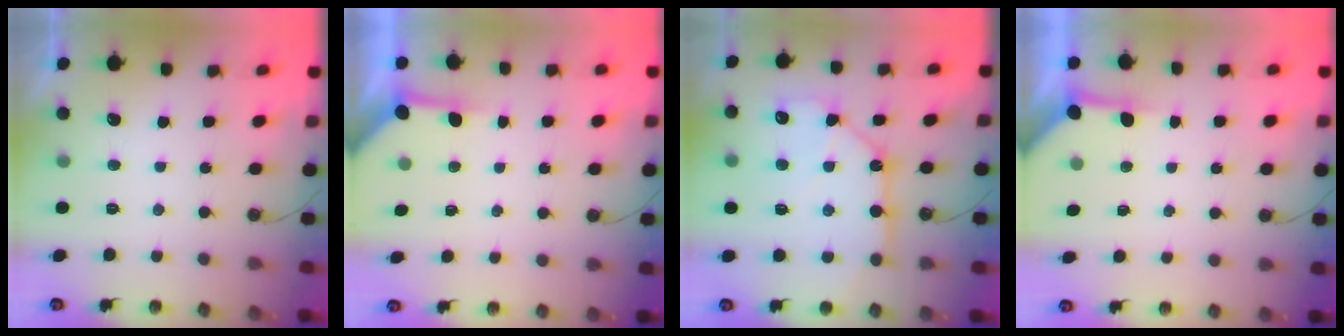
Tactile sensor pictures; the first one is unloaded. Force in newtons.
{"total": 3.8, "press": 3.7, "slide": 0.4}
{"total": 12.4, "press": 12.3, "slide": 1.6}
{"total": 3.8, "press": 3.8, "slide": 0.5}